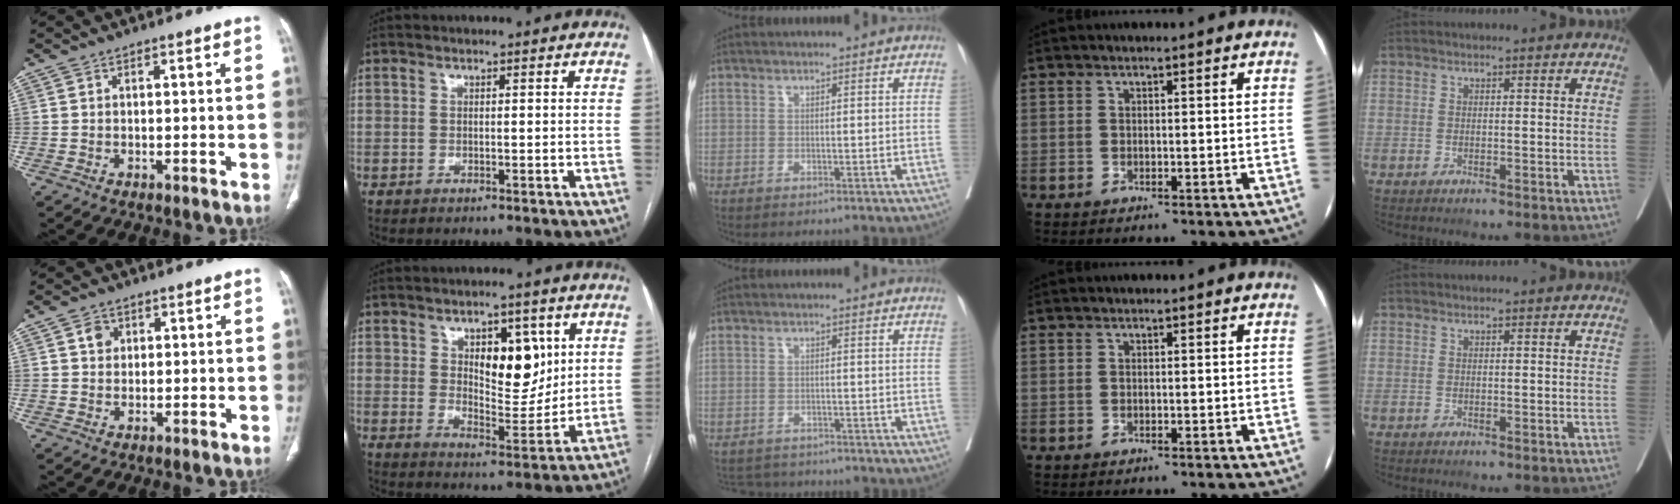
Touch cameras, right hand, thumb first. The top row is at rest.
{"thumb": {"total": 2.6, "force": [1.1, 2.2, 1.0], "torque": [-0.004, -0.004, 0.018]}, "index": {"total": 9.9, "force": [3.7, 4.6, 8.0], "torque": [-0.114, 0.000, 0.065]}, "middle": {"total": 4.1, "force": [-4.0, 1.1, 0.0], "torque": [0.004, -0.001, -0.060]}}